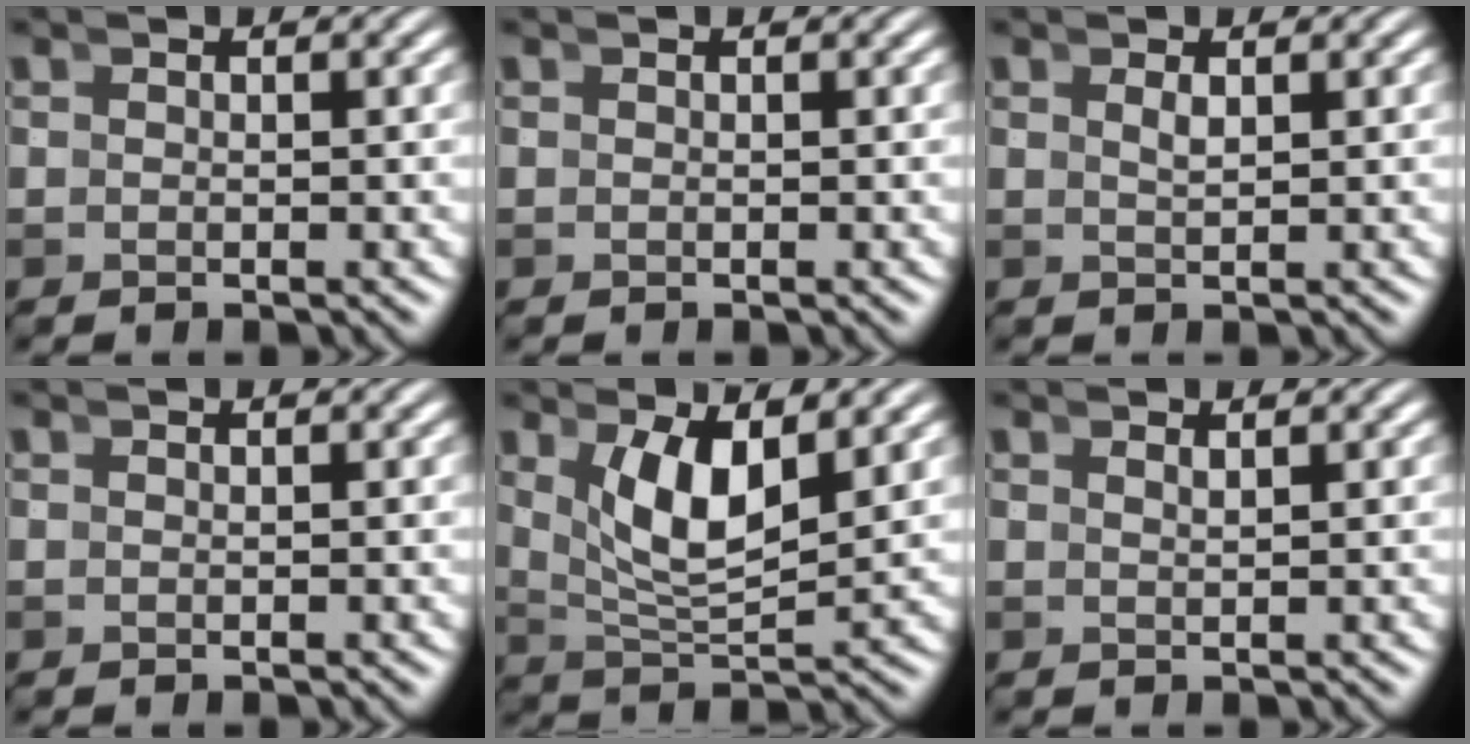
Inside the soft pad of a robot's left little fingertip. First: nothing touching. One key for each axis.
{"total": 0.0}
{"total": 0.8, "fx": 0.4, "fy": -0.5, "fz": 0.5, "tx": -0.002, "ty": -0.002, "tz": 0.012}
{"total": 0.0}
{"total": 4.6, "fx": 1.4, "fy": 1.7, "fz": 4.1, "tx": -0.075, "ty": -0.009, "tz": 0.031}
{"total": 1.0, "fx": 0.7, "fy": -0.7, "fz": 0.0, "tx": 0.010, "ty": 0.003, "tz": 0.015}